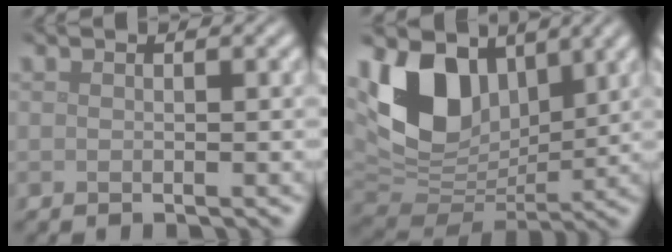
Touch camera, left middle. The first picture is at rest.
{"total": 10.6, "force": [4.1, 7.2, 6.6], "torque": [-0.147, -0.006, 0.074]}